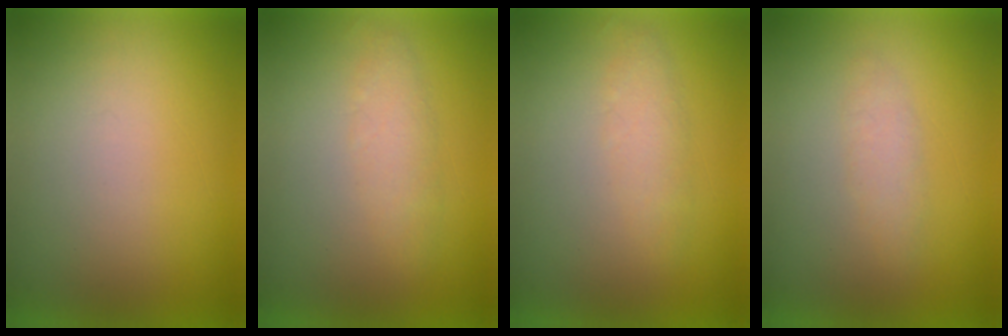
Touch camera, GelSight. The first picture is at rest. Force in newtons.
{"total": 2.5}
{"total": 2.5}
{"total": 1.9}